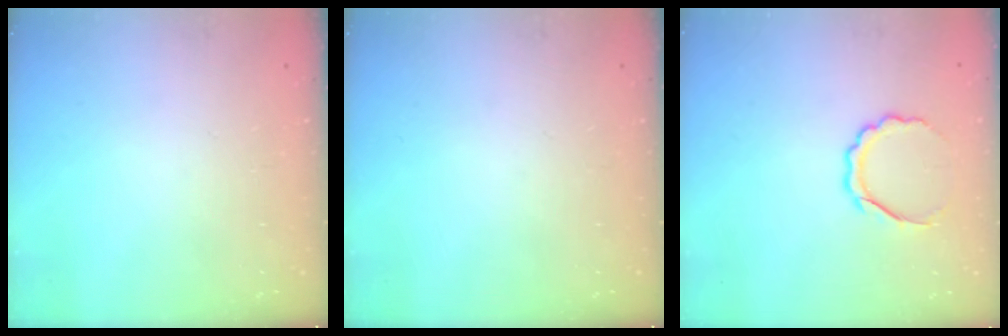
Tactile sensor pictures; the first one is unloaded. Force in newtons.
{"total": 0.0}
{"total": 6.5, "press": 6.4, "slide": 0.5}